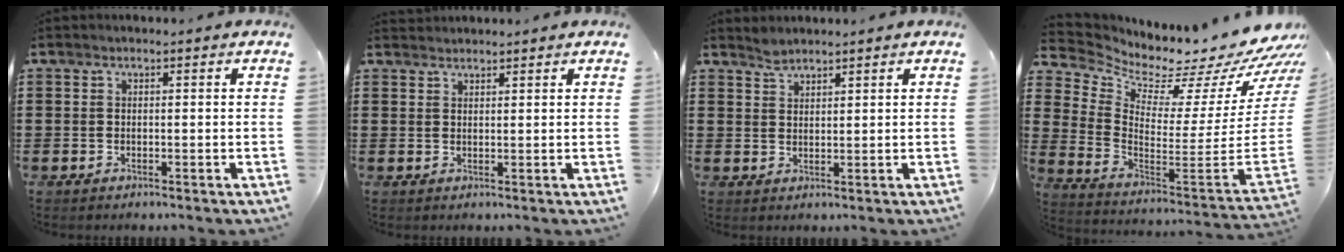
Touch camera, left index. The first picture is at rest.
{"total": 1.5, "force": [1.5, 0.2, 0.0], "torque": [-0.002, 0.001, 0.029]}
{"total": 1.9, "force": [1.9, 0.4, 0.3], "torque": [-0.009, 0.000, 0.036]}
{"total": 5.1, "force": [4.9, 0.8, 1.4], "torque": [-0.029, -0.086, 0.064]}